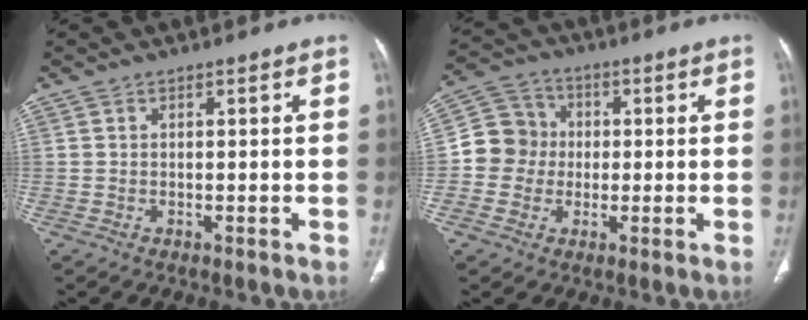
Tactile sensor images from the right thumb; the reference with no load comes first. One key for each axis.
{"total": 8.8, "fx": -0.5, "fy": 8.4, "fz": 2.6, "tx": -0.016, "ty": 0.024, "tz": -0.019}